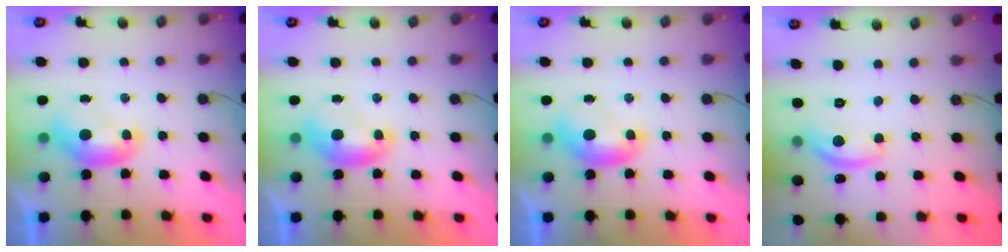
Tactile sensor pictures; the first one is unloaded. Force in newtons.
{"total": 0.0}
{"total": 0.0}
{"total": 8.1, "press": 8.0, "slide": 0.6}